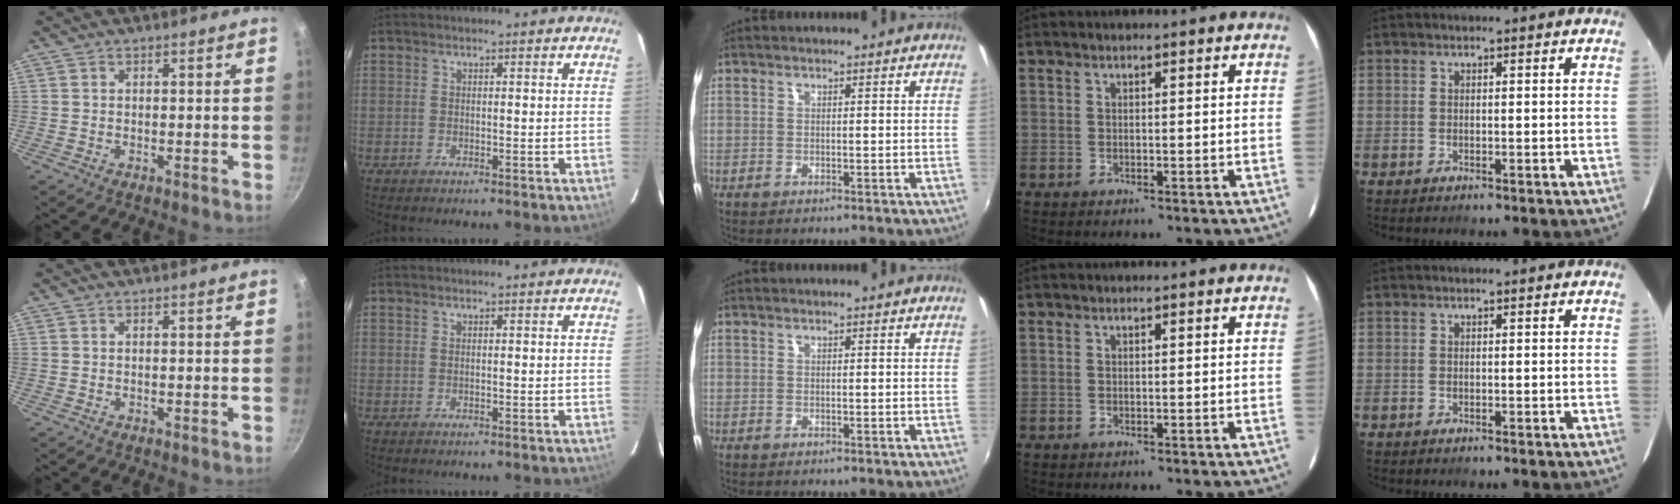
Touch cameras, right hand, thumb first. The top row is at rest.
{}